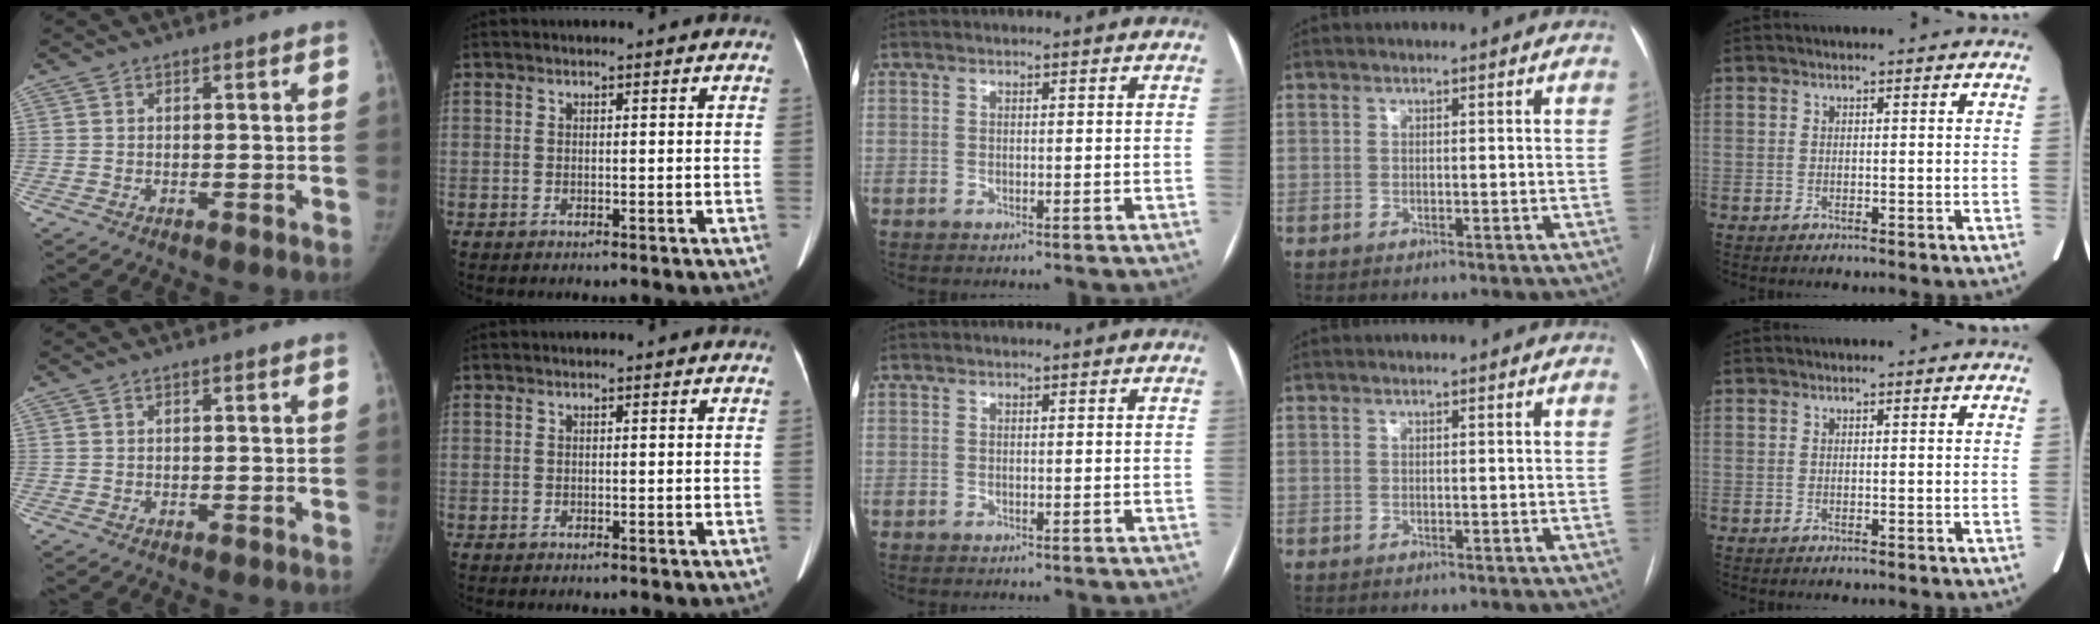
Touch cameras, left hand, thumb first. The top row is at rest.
{}